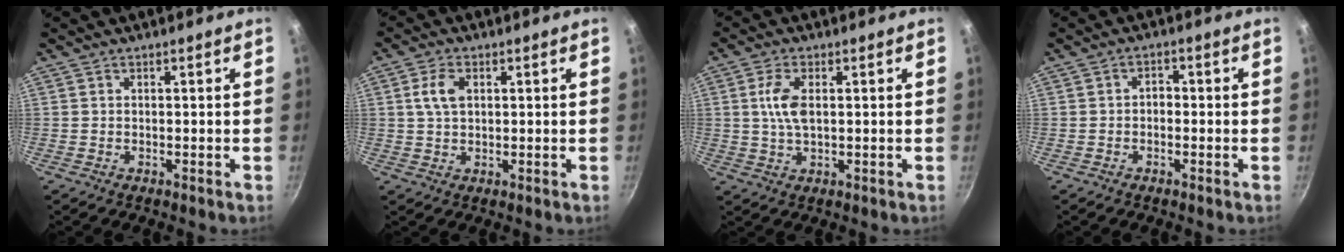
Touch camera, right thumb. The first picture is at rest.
{"total": 4.6, "force": [1.3, 2.7, 3.4], "torque": [-0.072, 0.002, 0.024]}
{"total": 5.6, "force": [0.9, 2.7, 4.9], "torque": [-0.107, -0.001, 0.015]}
{"total": 2.0, "force": [-0.6, 1.4, 1.3], "torque": [-0.008, 0.012, -0.016]}